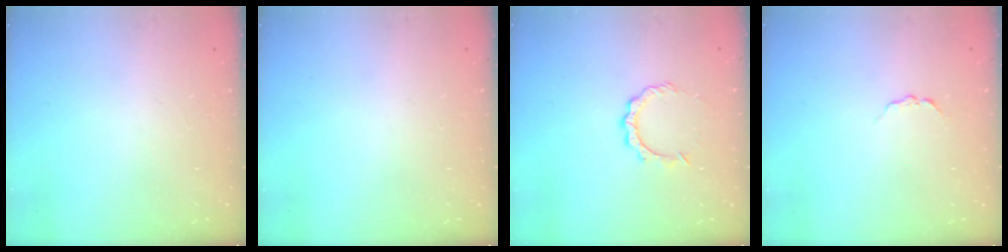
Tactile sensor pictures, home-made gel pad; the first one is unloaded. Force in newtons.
{"total": 0.0}
{"total": 4.8, "press": 4.8, "slide": 0.4}
{"total": 3.2, "press": 3.1, "slide": 0.4}